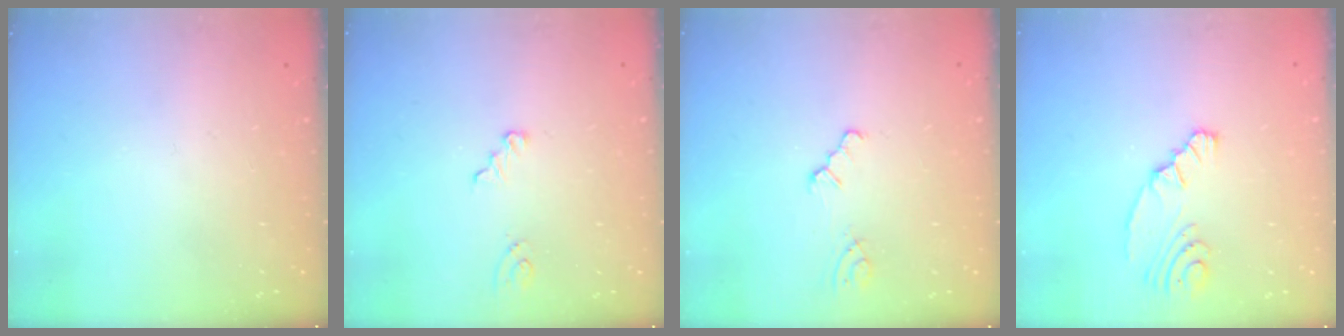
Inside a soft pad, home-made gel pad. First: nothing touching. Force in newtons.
{"total": 3.2, "press": 3.1, "slide": 0.3}
{"total": 1.2, "press": 1.1, "slide": 0.2}
{"total": 5.7, "press": 3.8, "slide": 4.3}